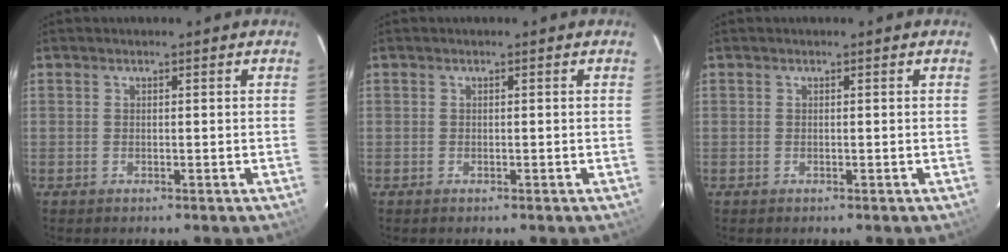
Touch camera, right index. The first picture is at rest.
{"total": 0.0}
{"total": 0.0}